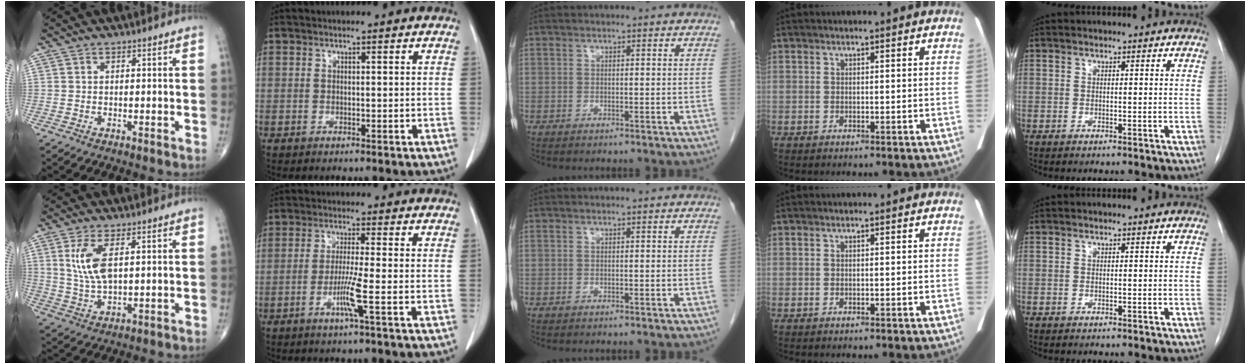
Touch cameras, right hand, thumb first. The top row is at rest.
{"thumb": {"total": 7.5, "force": [2.2, 3.0, 6.5], "torque": [-0.140, -0.010, 0.052]}, "index": {"total": 4.9, "force": [-1.8, -1.0, 4.4], "torque": [-0.086, -0.011, -0.039]}}